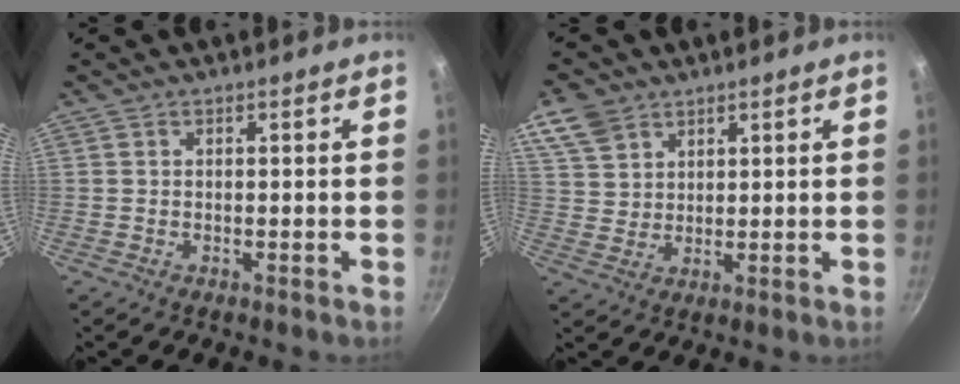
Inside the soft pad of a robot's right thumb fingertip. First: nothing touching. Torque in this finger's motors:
{"motor_torque": [-1.44, 1.95, 0.00, 0.21, 0.17]}